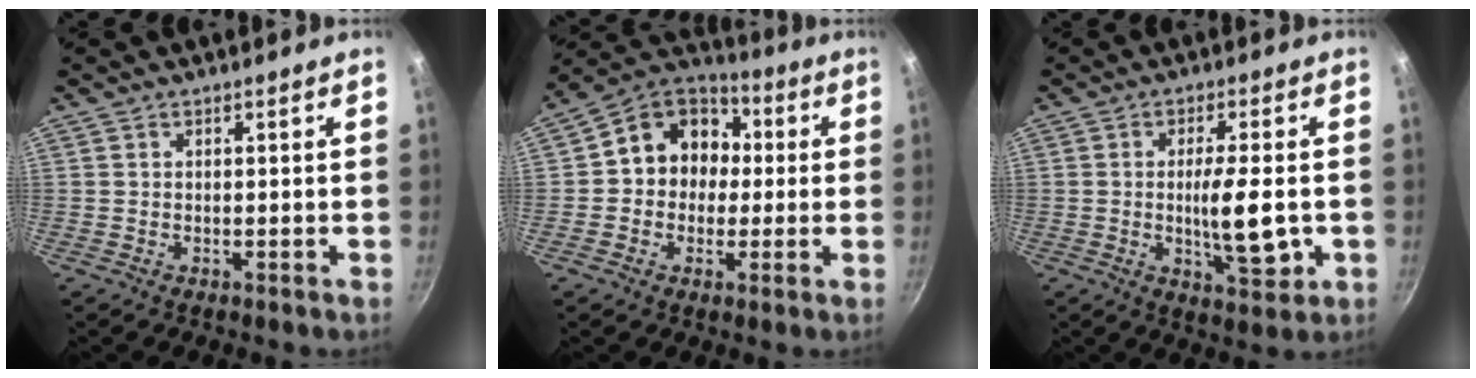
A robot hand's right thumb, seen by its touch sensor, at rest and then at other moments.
{"total": 12.9, "force": [0.6, 11.1, 6.4], "torque": [-0.055, 0.035, -0.012]}
{"total": 9.9, "force": [-1.3, 2.7, 9.4], "torque": [-0.143, -0.005, -0.015]}